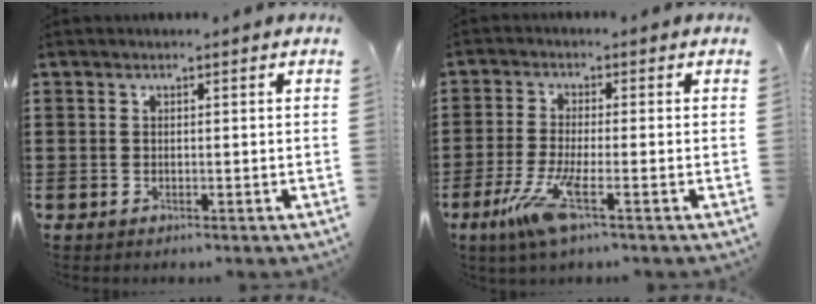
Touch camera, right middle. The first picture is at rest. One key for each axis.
{"total": 7.1, "fx": -3.1, "fy": 1.0, "fz": 6.3, "tx": -0.150, "ty": -0.024, "tz": -0.060}